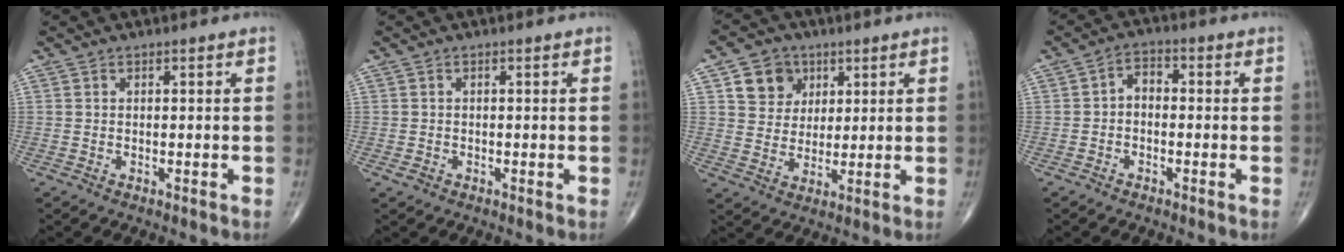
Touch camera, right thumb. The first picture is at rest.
{"total": 1.0, "force": [-0.5, 0.7, 0.5], "torque": [-0.008, 0.001, -0.008]}
{"total": 7.9, "force": [3.4, 6.8, 2.4], "torque": [-0.008, -0.010, 0.058]}
{"total": 3.6, "force": [-0.5, 2.5, 2.6], "torque": [-0.031, 0.019, -0.020]}